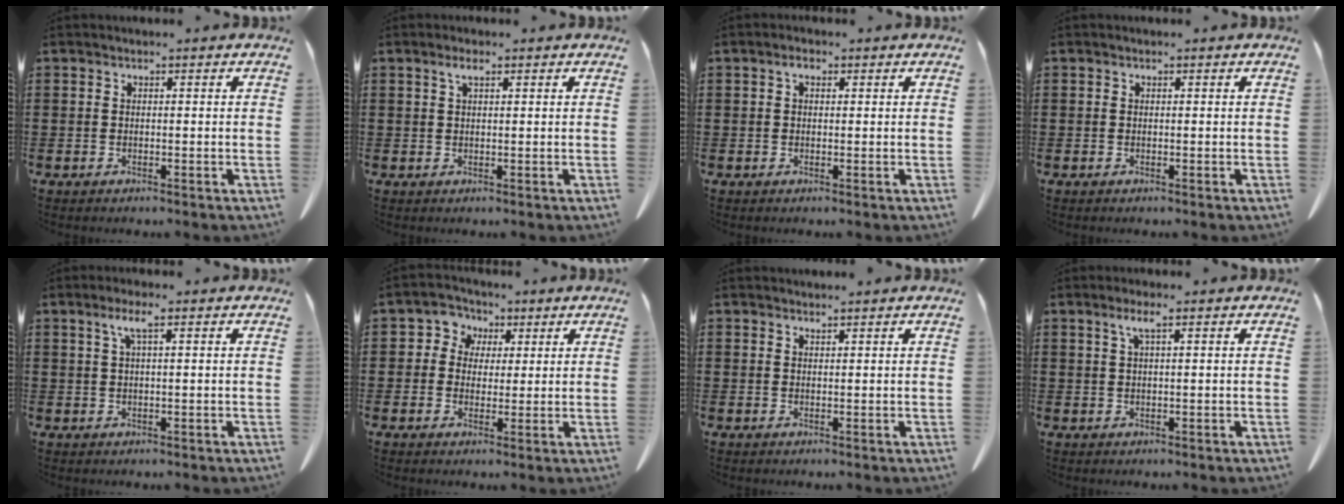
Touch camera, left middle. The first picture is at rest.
{"total": 1.9, "force": [1.0, 0.6, 1.5], "torque": [-0.033, 0.003, 0.016]}
{"total": 1.6, "force": [0.6, 0.9, 1.2], "torque": [-0.027, 0.009, 0.009]}
{"total": 0.0}
{"total": 2.9, "force": [1.3, 0.4, 2.6], "torque": [-0.055, 0.006, 0.021]}
{"total": 3.8, "force": [1.0, 3.6, 0.4], "torque": [-0.032, 0.010, 0.013]}
{"total": 0.9, "force": [0.9, 0.1, 0.1], "torque": [-0.005, -0.001, 0.018]}
{"total": 2.3, "force": [1.1, 0.3, 2.0], "torque": [-0.044, 0.003, 0.019]}